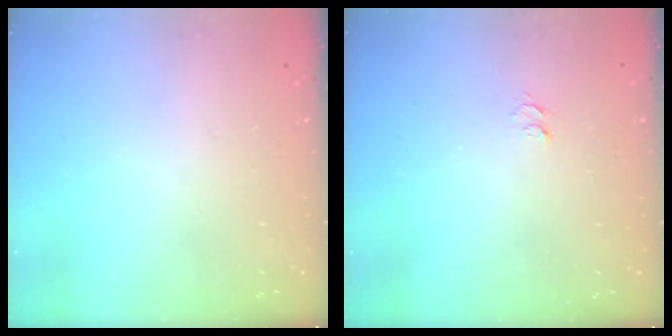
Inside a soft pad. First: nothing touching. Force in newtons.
{"total": 3.6, "press": 3.6, "slide": 0.4}